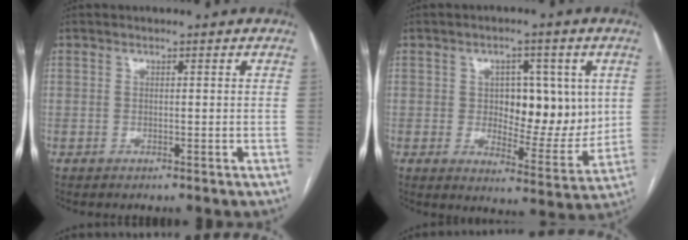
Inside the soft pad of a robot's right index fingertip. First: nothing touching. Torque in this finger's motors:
{"motor_torque": [0.86, 0.59, 0.25, 0.04]}